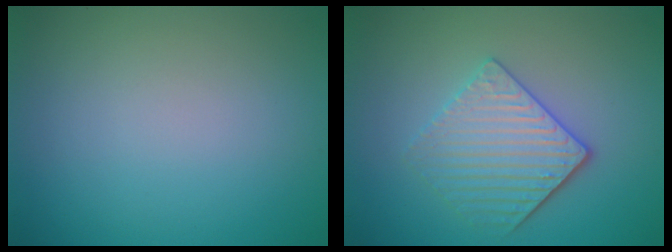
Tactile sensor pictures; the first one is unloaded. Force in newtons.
{"total": 3.9, "press": 3.5, "slide": 1.7}